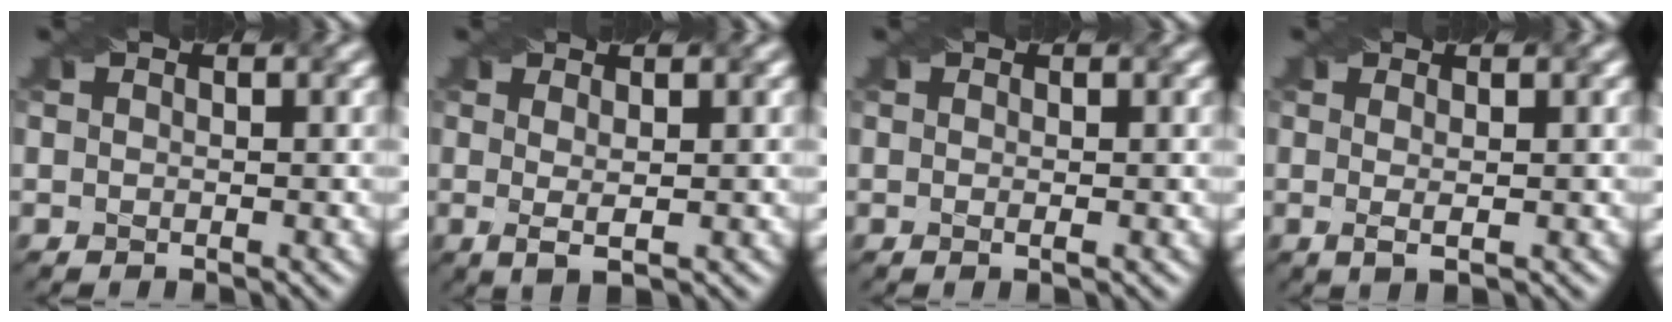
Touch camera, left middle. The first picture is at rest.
{"total": 2.0, "force": [0.2, 0.3, 2.0], "torque": [-0.034, -0.004, 0.003]}
{"total": 0.7, "force": [-0.1, -0.1, 0.7], "torque": [-0.008, -0.003, -0.003]}
{"total": 1.6, "force": [0.0, 0.1, 1.6], "torque": [-0.026, -0.001, -0.002]}